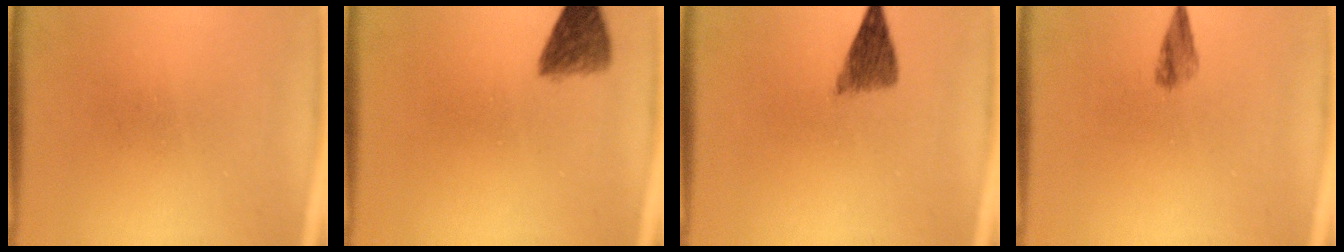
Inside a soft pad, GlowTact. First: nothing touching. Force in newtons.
{"total": 4.6}
{"total": 4.0}
{"total": 2.0}